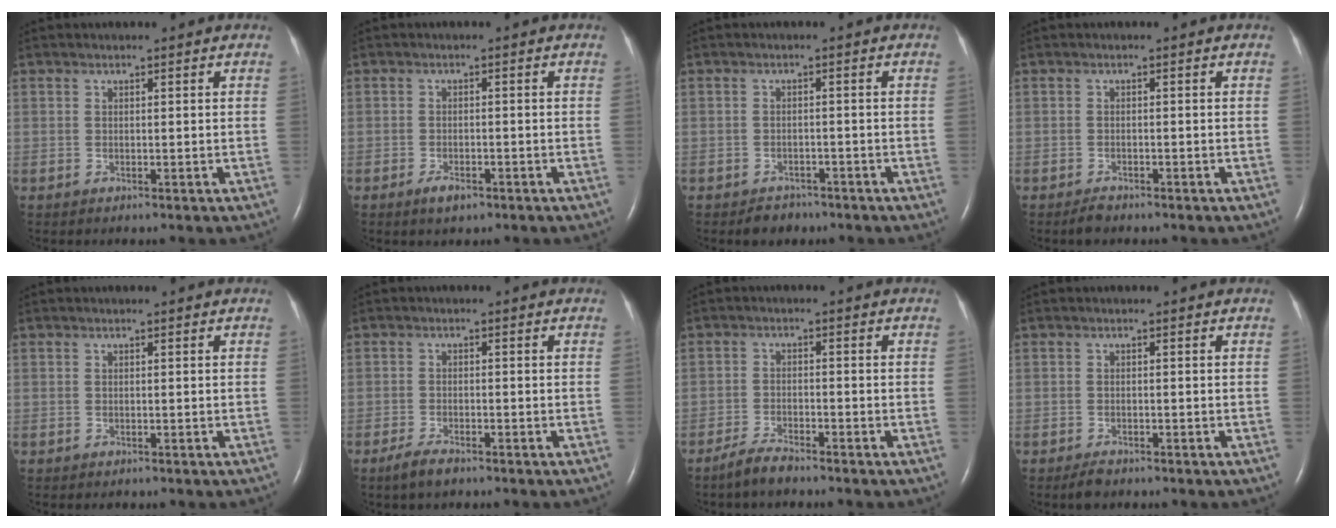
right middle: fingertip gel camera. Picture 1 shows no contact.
{"total": 2.4, "force": [-1.5, 1.0, 1.5], "torque": [-0.034, -0.001, -0.023]}
{"total": 2.5, "force": [-1.9, 1.6, 0.2], "torque": [-0.012, 0.005, -0.024]}
{"total": 1.5, "force": [-1.3, 0.5, 0.5], "torque": [-0.018, -0.003, -0.020]}
{"total": 0.0}
{"total": 2.9, "force": [-2.2, 0.8, 1.7], "torque": [-0.045, -0.005, -0.040]}
{"total": 2.6, "force": [-1.9, 1.7, 0.6], "torque": [-0.018, 0.004, -0.027]}
{"total": 1.7, "force": [-1.4, 0.6, 0.8], "torque": [-0.024, -0.003, -0.022]}